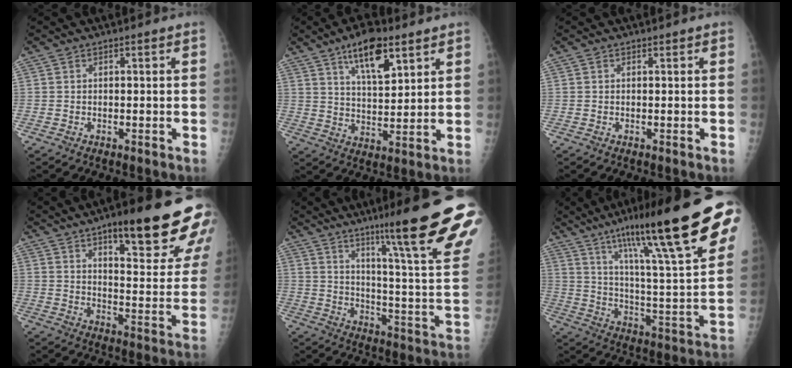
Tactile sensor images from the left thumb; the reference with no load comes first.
{"total": 11.0, "force": [6.4, 4.3, 7.8], "torque": [-0.110, -0.034, 0.110]}
{"total": 0.0}
{"total": 20.6, "force": [12.7, 5.1, 15.4], "torque": [-0.171, -0.061, 0.176]}
{"total": 24.8, "force": [16.1, 1.2, 18.8], "torque": [-0.237, -0.088, 0.229]}
{"total": 28.3, "force": [16.8, 4.1, 22.4], "torque": [-0.330, -0.045, 0.265]}